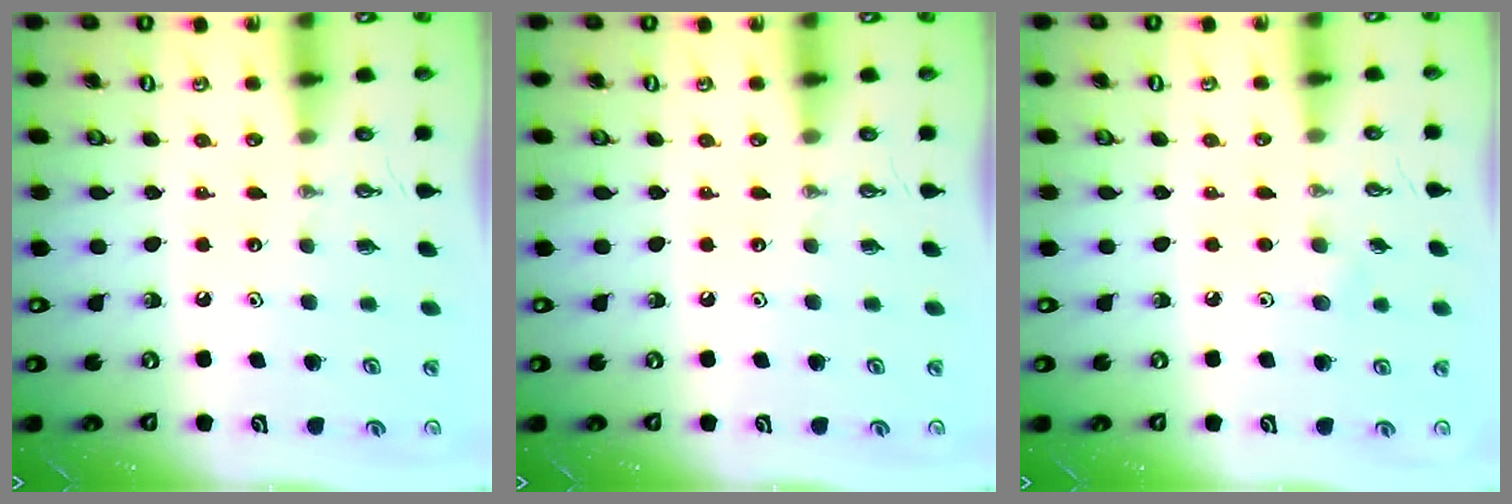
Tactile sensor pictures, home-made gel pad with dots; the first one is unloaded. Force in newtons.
{"total": 0.0}
{"total": 5.3, "press": 4.8, "slide": 2.4}